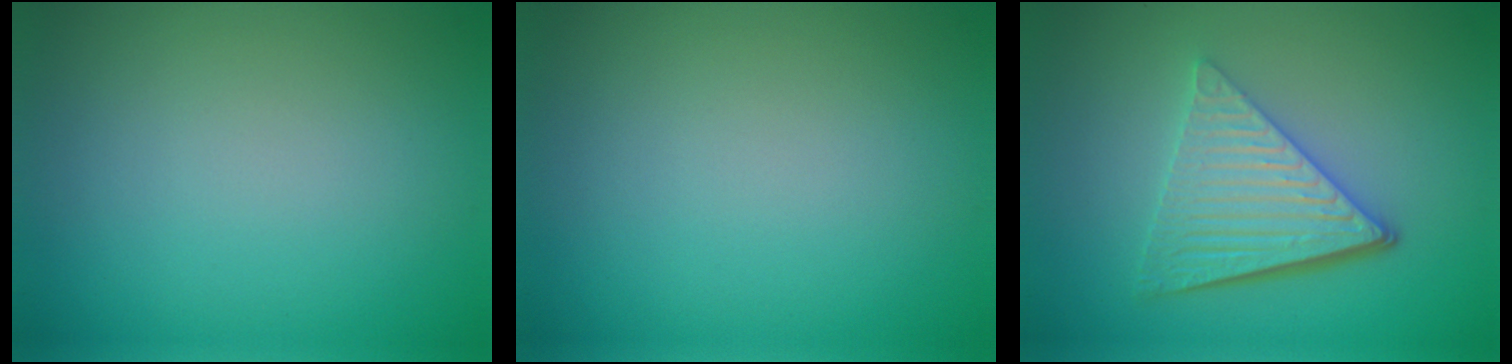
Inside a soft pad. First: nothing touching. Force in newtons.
{"total": 0.0}
{"total": 6.1, "press": 4.1, "slide": 4.4}